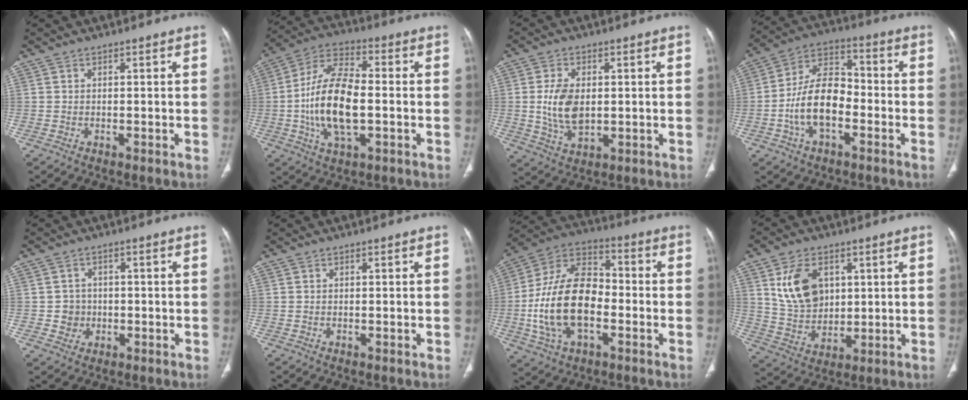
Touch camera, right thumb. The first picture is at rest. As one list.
[{"total": 16.2, "force": [-2.0, 7.4, 14.3], "torque": [-0.279, 0.020, -0.040]}, {"total": 8.7, "force": [0.4, 5.3, 7.0], "torque": [-0.133, -0.008, 0.014]}, {"total": 13.2, "force": [-3.6, 7.5, 10.2], "torque": [-0.179, 0.041, -0.070]}, {"total": 3.2, "force": [-0.4, 3.2, 0.6], "torque": [0.012, 0.009, -0.005]}, {"total": 0.0}, {"total": 19.5, "force": [-3.5, 11.5, 15.4], "torque": [-0.287, 0.031, -0.061]}, {"total": 11.7, "force": [4.0, 8.2, 7.4], "torque": [-0.109, -0.019, 0.087]}]